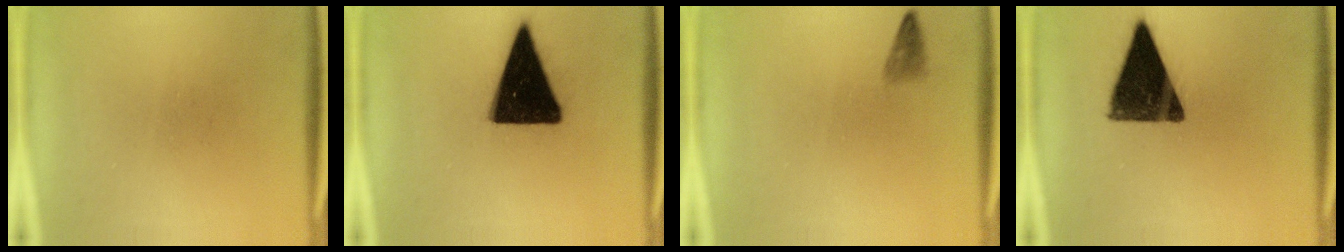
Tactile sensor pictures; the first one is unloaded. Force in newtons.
{"total": 19.4}
{"total": 1.2}
{"total": 13.7}